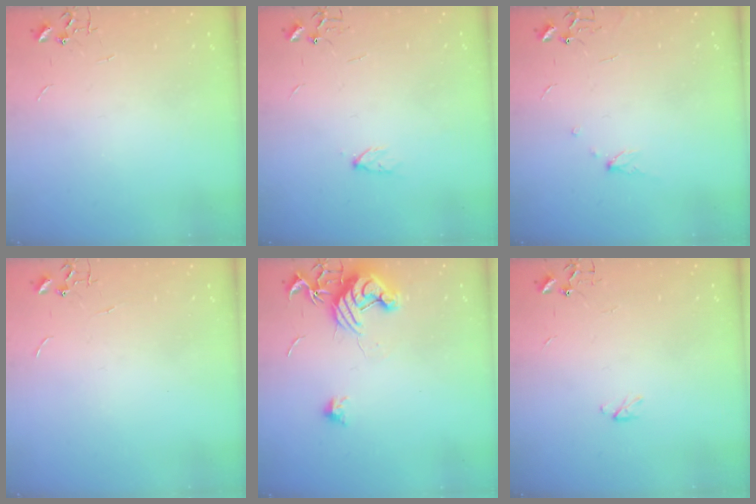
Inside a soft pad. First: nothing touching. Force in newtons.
{"total": 4.1, "press": 4.1, "slide": 0.6}
{"total": 4.5, "press": 4.4, "slide": 0.5}
{"total": 0.0}
{"total": 12.7, "press": 12.6, "slide": 1.2}
{"total": 2.9, "press": 2.9, "slide": 0.5}